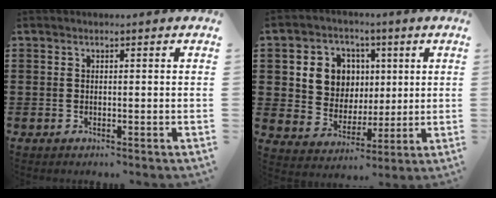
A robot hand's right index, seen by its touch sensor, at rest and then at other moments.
{"total": 8.1, "force": [2.1, 7.4, 2.6], "torque": [-0.072, 0.009, 0.038]}